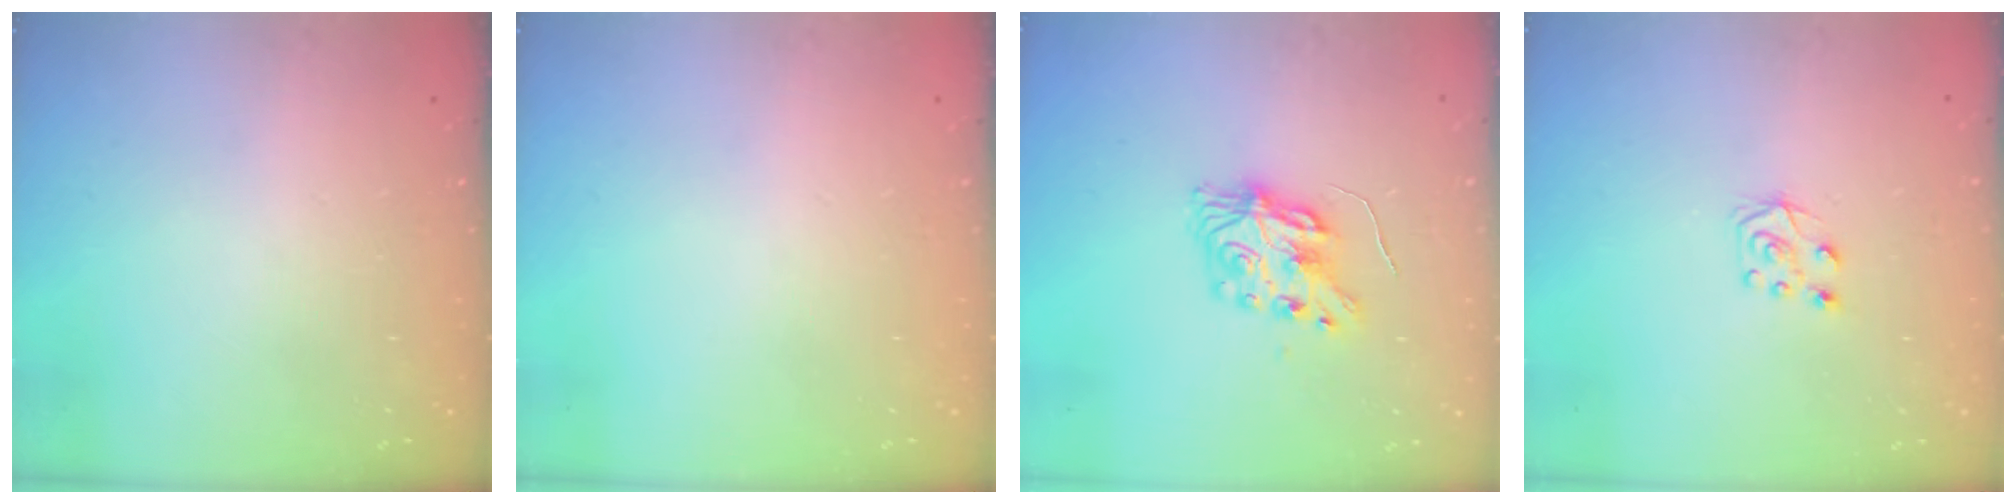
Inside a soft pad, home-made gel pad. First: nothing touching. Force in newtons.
{"total": 0.0}
{"total": 8.1, "press": 8.1, "slide": 0.2}
{"total": 6.1, "press": 6.1, "slide": 0.5}